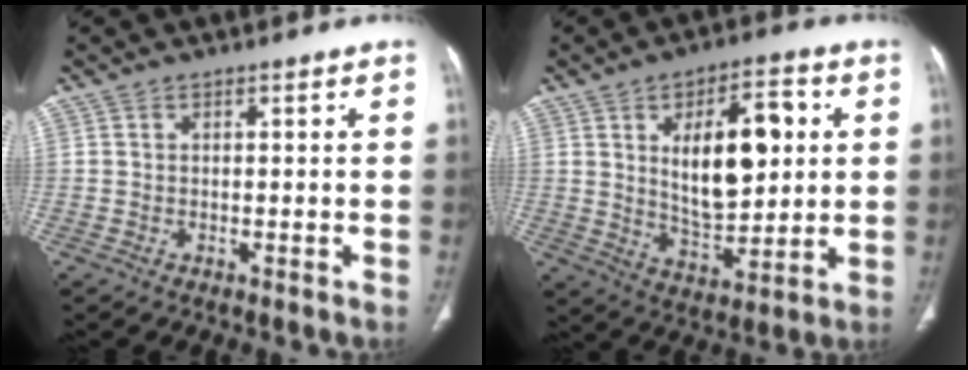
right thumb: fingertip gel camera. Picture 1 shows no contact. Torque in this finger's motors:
{"motor_torque": [-0.75, 1.19, 0.93, 0.93, 0.22]}